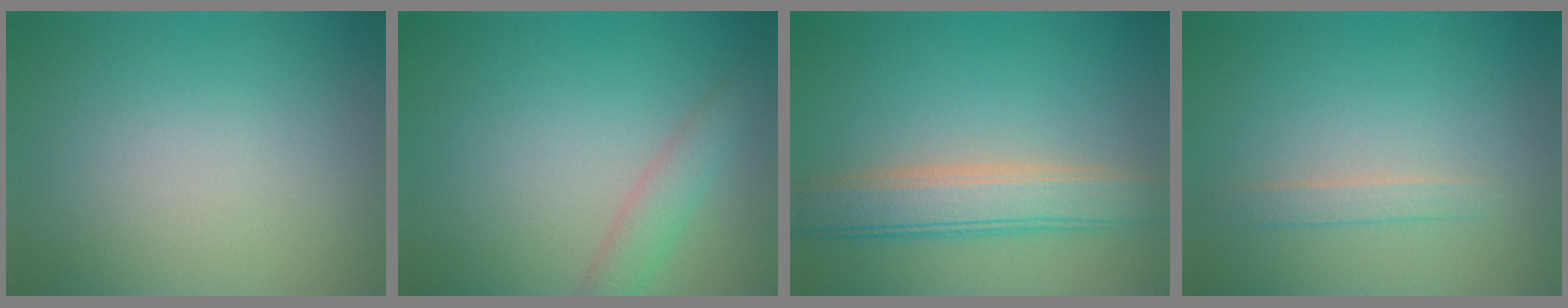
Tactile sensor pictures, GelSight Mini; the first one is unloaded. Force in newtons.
{"total": 2.5, "press": 2.5, "slide": 0.1}
{"total": 5.0, "press": 5.0, "slide": 0.1}
{"total": 1.3, "press": 1.3, "slide": 0.1}